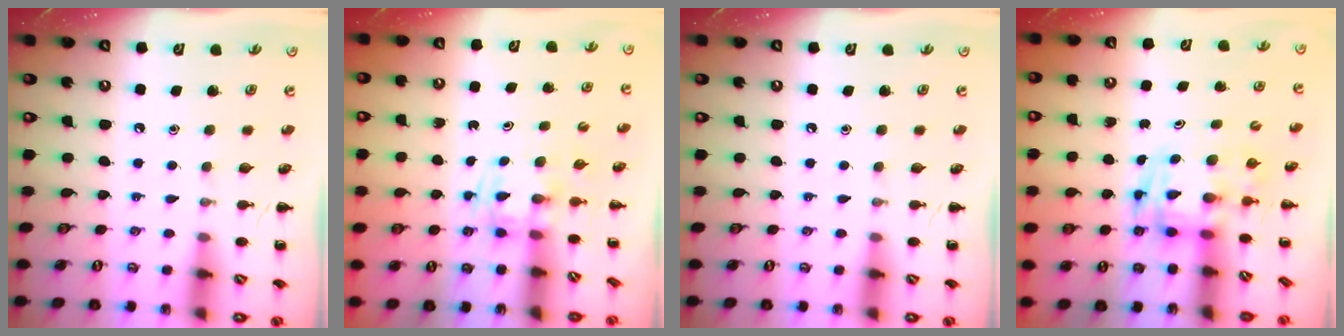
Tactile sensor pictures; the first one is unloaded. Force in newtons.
{"total": 1.2, "press": 1.0, "slide": 0.7}
{"total": 0.0}
{"total": 3.6, "press": 3.5, "slide": 0.6}